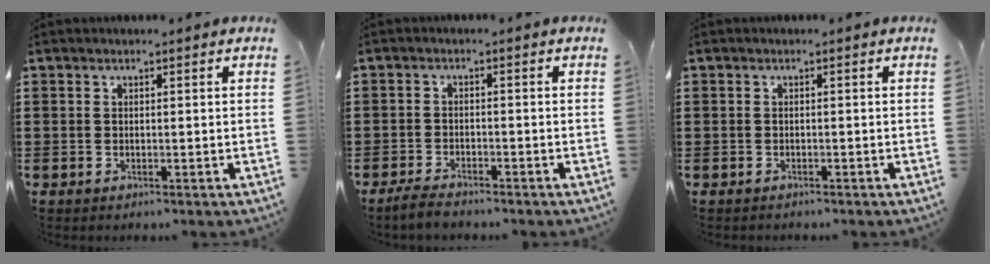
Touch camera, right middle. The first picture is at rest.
{"total": 2.4, "force": [-2.3, 0.4, 0.6], "torque": [-0.021, 0.003, -0.050]}
{"total": 0.6, "force": [-0.5, 0.4, -0.2], "torque": [0.003, 0.005, -0.012]}